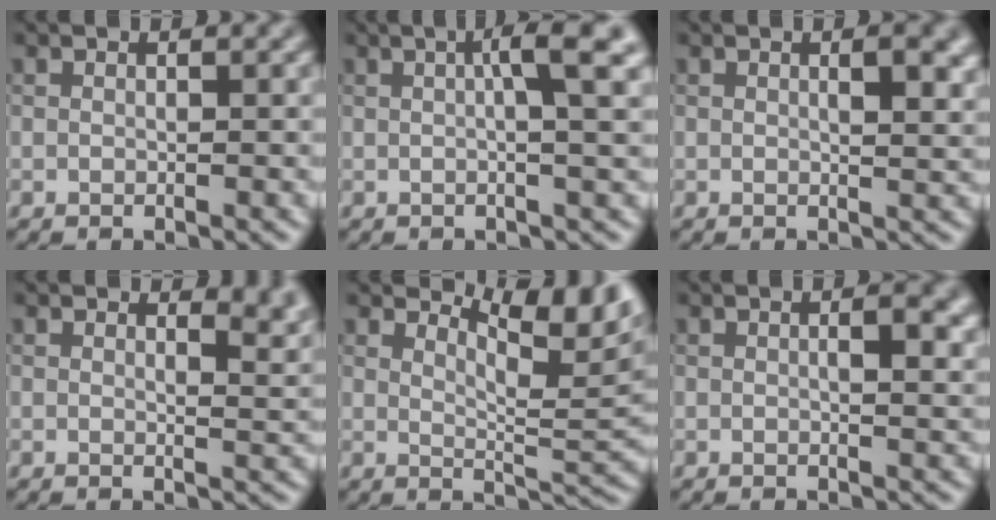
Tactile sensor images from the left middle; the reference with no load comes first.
{"total": 4.5, "force": [1.0, 0.6, 4.3], "torque": [-0.065, 0.012, 0.013]}
{"total": 3.2, "force": [1.0, 1.0, 2.8], "torque": [-0.033, 0.001, 0.015]}
{"total": 3.0, "force": [2.1, 1.1, 1.8], "torque": [-0.015, -0.006, 0.029]}
{"total": 6.0, "force": [4.1, 1.7, 4.1], "torque": [-0.059, -0.003, 0.063]}
{"total": 2.9, "force": [0.6, 0.9, 2.7], "torque": [-0.038, 0.000, 0.009]}